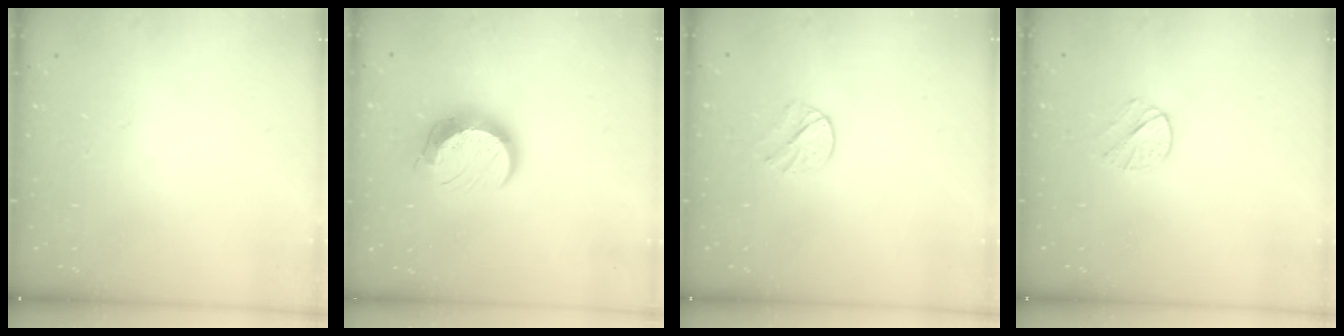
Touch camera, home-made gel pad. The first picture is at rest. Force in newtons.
{"total": 11.0, "press": 11.0, "slide": 0.8}
{"total": 5.0, "press": 5.0, "slide": 0.5}
{"total": 5.4, "press": 5.4, "slide": 0.7}